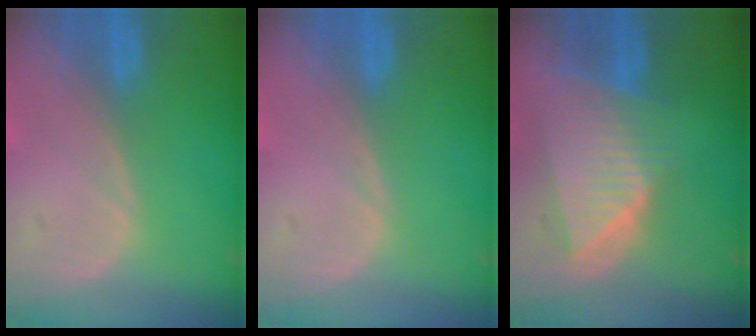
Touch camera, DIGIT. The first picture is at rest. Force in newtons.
{"total": 0.0}
{"total": 9.2, "press": 8.2, "slide": 4.2}